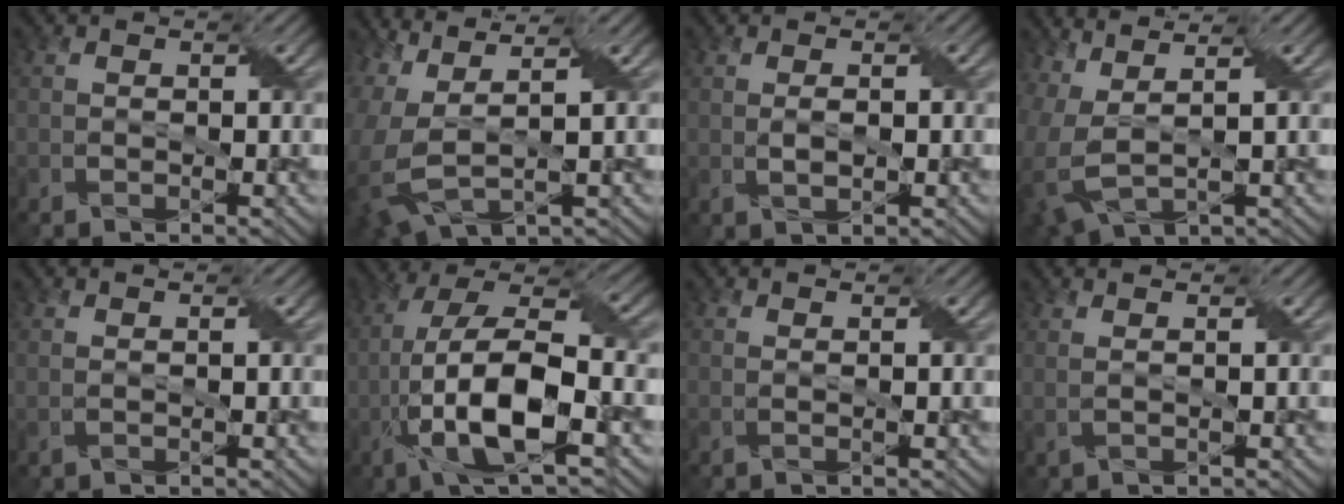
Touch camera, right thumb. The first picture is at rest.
{"total": 11.0, "force": [1.6, 5.3, 9.5], "torque": [-0.246, -0.018, 0.057]}
{"total": 1.8, "force": [0.1, 0.5, 1.7], "torque": [-0.036, 0.001, 0.004]}
{"total": 8.2, "force": [2.1, 3.9, 6.9], "torque": [-0.182, -0.003, 0.063]}
{"total": 1.0, "force": [0.7, 0.1, 0.7], "torque": [-0.017, -0.003, 0.007]}
{"total": 13.9, "force": [-3.5, 5.0, 12.5], "torque": [-0.267, -0.002, -0.067]}
{"total": 1.0, "force": [0.6, 0.0, 0.8], "torque": [-0.017, 0.002, 0.006]}
{"total": 2.2, "force": [1.3, 0.5, 1.6], "torque": [-0.027, 0.001, 0.006]}